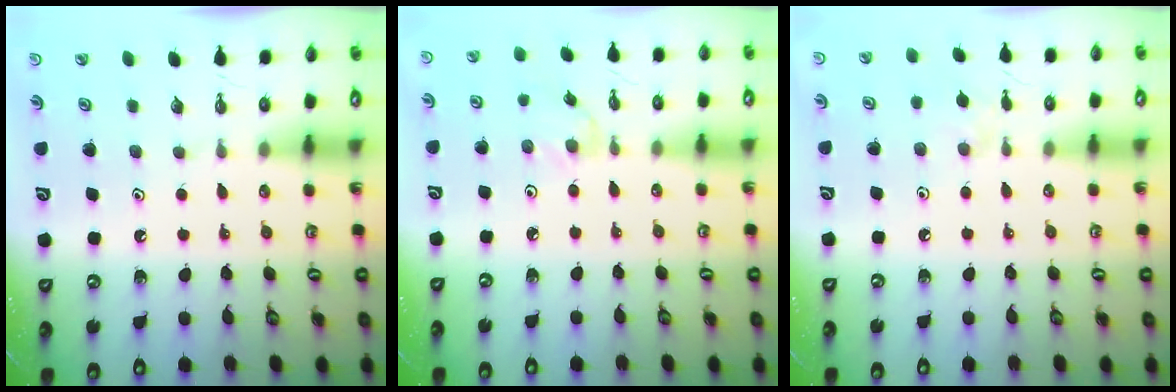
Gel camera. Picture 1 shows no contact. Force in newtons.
{"total": 0.7, "press": 0.7, "slide": 0.2}
{"total": 2.8, "press": 2.7, "slide": 0.5}